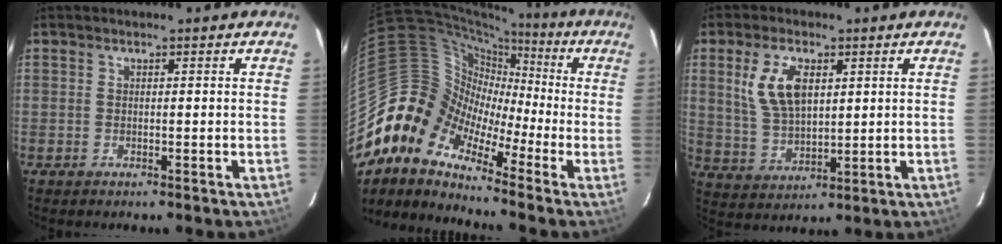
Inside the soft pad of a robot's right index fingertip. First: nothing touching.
{"total": 10.9, "force": [-6.9, 7.2, 4.5], "torque": [-0.077, 0.030, -0.169]}
{"total": 9.8, "force": [3.2, 5.2, 7.7], "torque": [-0.156, 0.007, 0.073]}